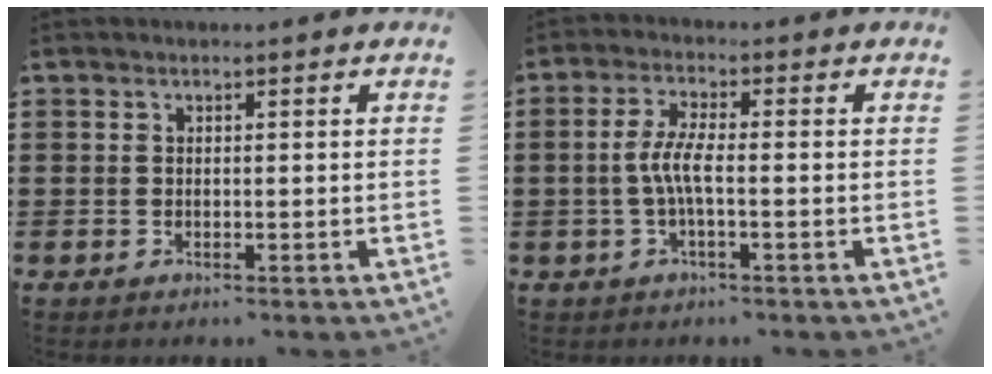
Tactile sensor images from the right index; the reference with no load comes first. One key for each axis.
{"total": 4.6, "fx": -1.0, "fy": 0.9, "fz": 4.4, "tx": -0.108, "ty": -0.008, "tz": -0.029}